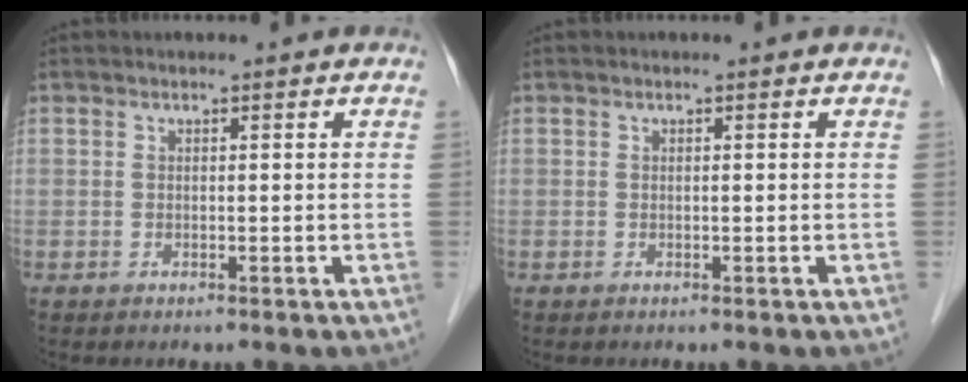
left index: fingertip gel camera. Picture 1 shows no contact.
{"total": 0.0}